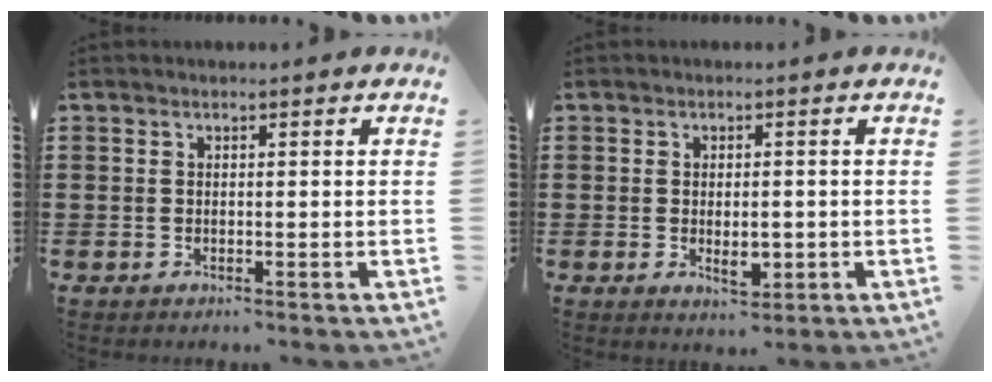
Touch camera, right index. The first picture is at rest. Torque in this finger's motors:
{"motor_torque": [-0.17, 0.04, 0.20, 0.02]}